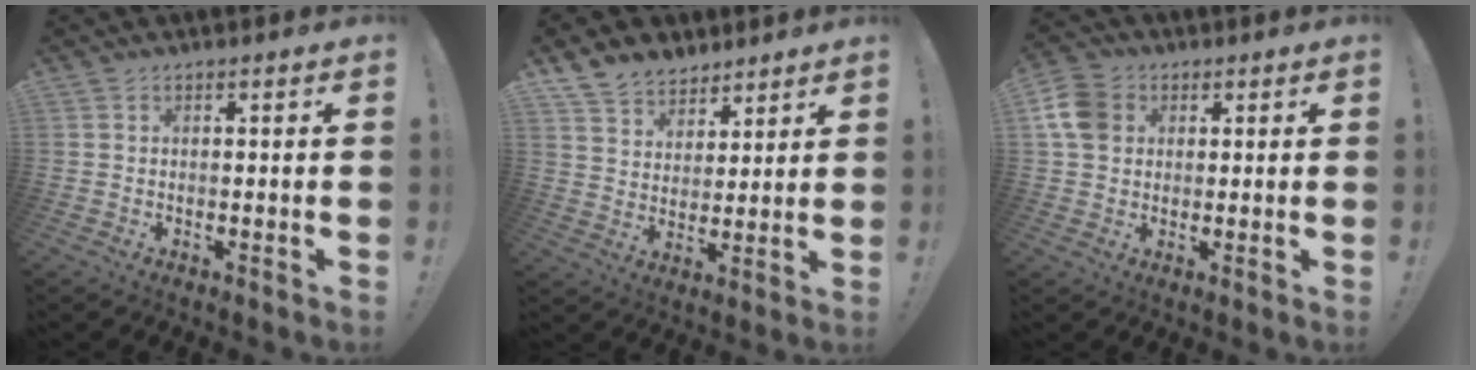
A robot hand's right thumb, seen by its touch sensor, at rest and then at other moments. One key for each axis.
{"total": 9.2, "fx": 7.1, "fy": 5.7, "fz": 1.1, "tx": -0.030, "ty": -0.051, "tz": 0.144}
{"total": 9.3, "fx": 2.3, "fy": 7.5, "fz": 5.0, "tx": -0.089, "ty": 0.001, "tz": 0.048}